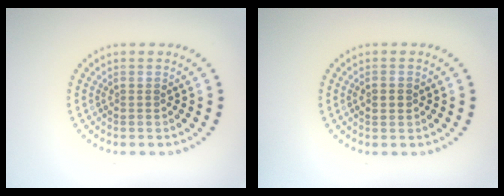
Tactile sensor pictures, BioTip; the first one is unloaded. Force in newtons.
{"total": 1.7, "press": 1.7, "slide": 0.1}